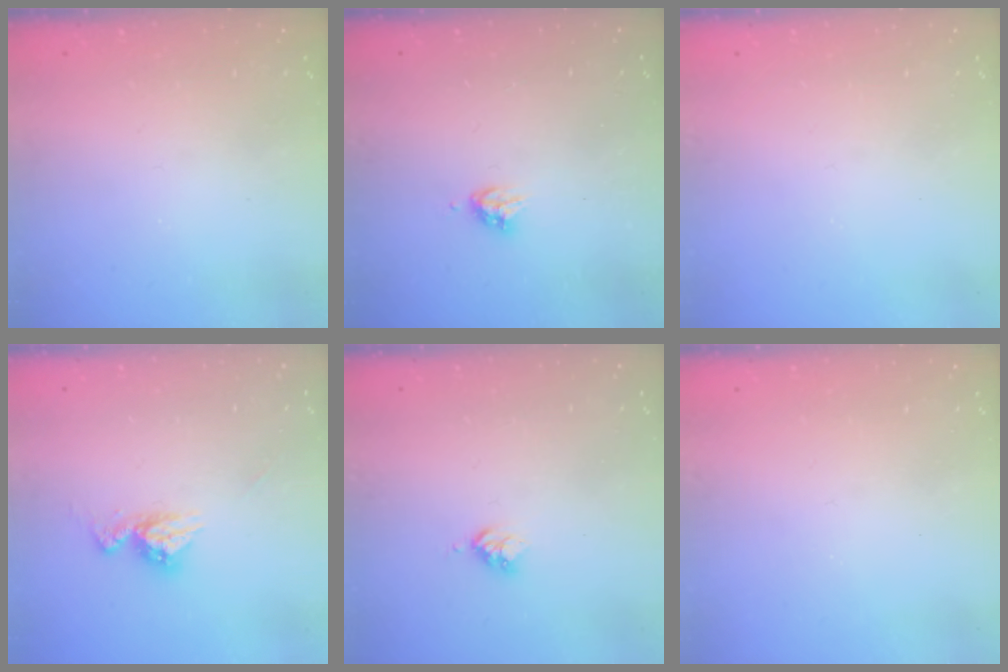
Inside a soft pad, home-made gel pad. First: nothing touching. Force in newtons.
{"total": 4.2, "press": 4.1, "slide": 0.5}
{"total": 0.0}
{"total": 8.7, "press": 8.6, "slide": 0.7}
{"total": 3.0, "press": 2.9, "slide": 0.4}
{"total": 0.0}